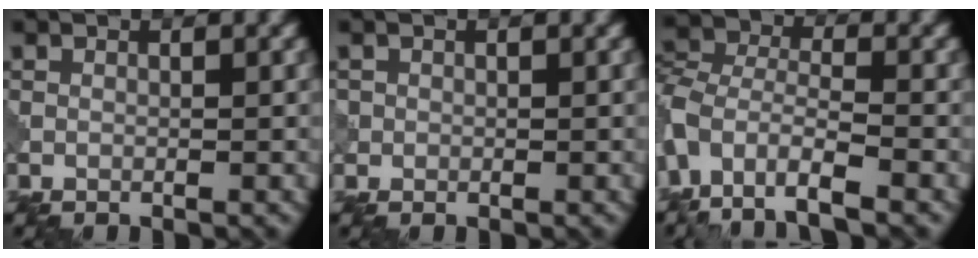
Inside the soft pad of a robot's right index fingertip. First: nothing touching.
{"total": 0.8, "force": [0.0, 0.8, 0.0], "torque": [0.006, -0.002, -0.002]}
{"total": 7.2, "force": [-3.9, 3.5, 4.9], "torque": [-0.099, -0.003, -0.085]}